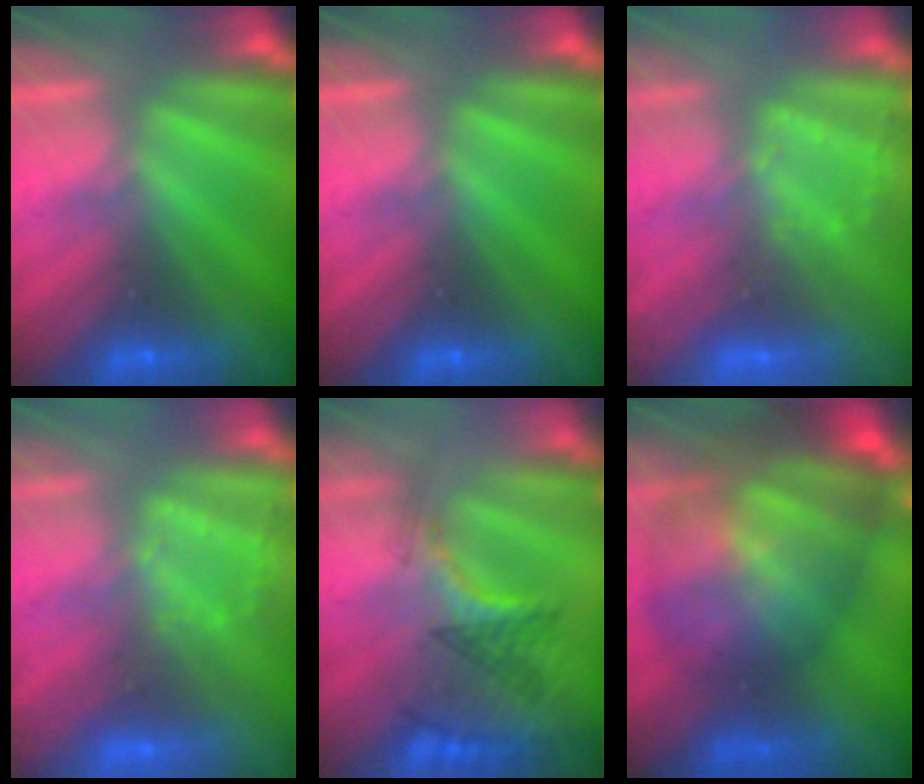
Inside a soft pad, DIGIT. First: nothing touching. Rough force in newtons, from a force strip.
{"total": 0.0}
{"total": 2.9}
{"total": 2.9}
{"total": 3.3}
{"total": 10.2}